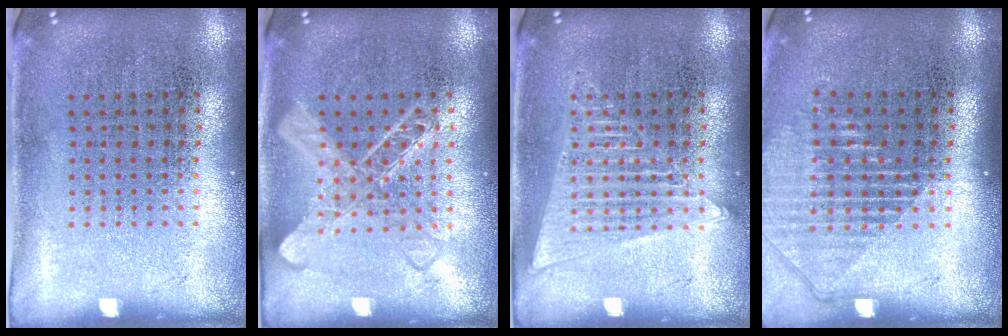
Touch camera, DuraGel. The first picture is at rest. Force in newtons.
{"total": 2.6, "press": 2.6, "slide": 0.4}
{"total": 2.2, "press": 2.2, "slide": 0.2}
{"total": 1.3, "press": 1.2, "slide": 0.6}